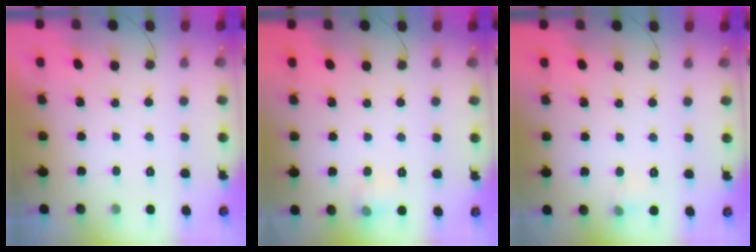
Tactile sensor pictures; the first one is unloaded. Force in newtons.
{"total": 6.0, "press": 5.8, "slide": 1.7}
{"total": 4.6, "press": 4.4, "slide": 1.3}